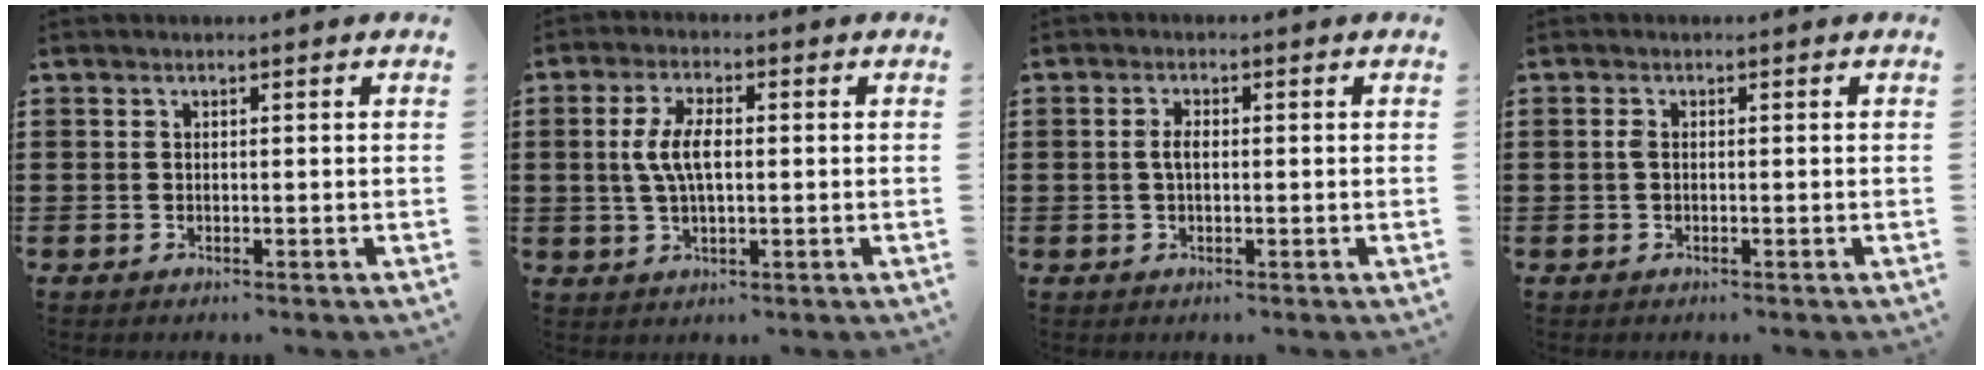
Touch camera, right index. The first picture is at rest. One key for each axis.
{"total": 5.9, "fx": 0.3, "fy": 2.3, "fz": 5.4, "tx": -0.126, "ty": 0.000, "tz": -0.004}
{"total": 2.0, "fx": -0.1, "fy": 0.7, "fz": 1.8, "tx": -0.043, "ty": -0.001, "tz": -0.006}
{"total": 1.1, "fx": -0.1, "fy": 0.5, "fz": 1.0, "tx": -0.027, "ty": -0.002, "tz": -0.005}